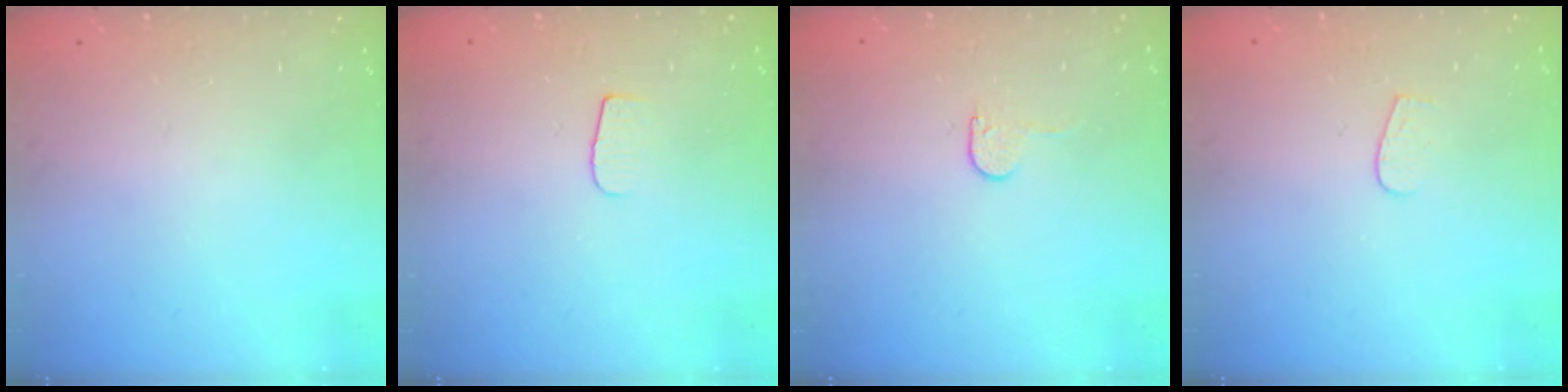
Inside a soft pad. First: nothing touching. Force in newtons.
{"total": 4.8, "press": 4.8, "slide": 0.6}
{"total": 3.8, "press": 3.8, "slide": 0.4}
{"total": 3.3, "press": 3.3, "slide": 0.2}